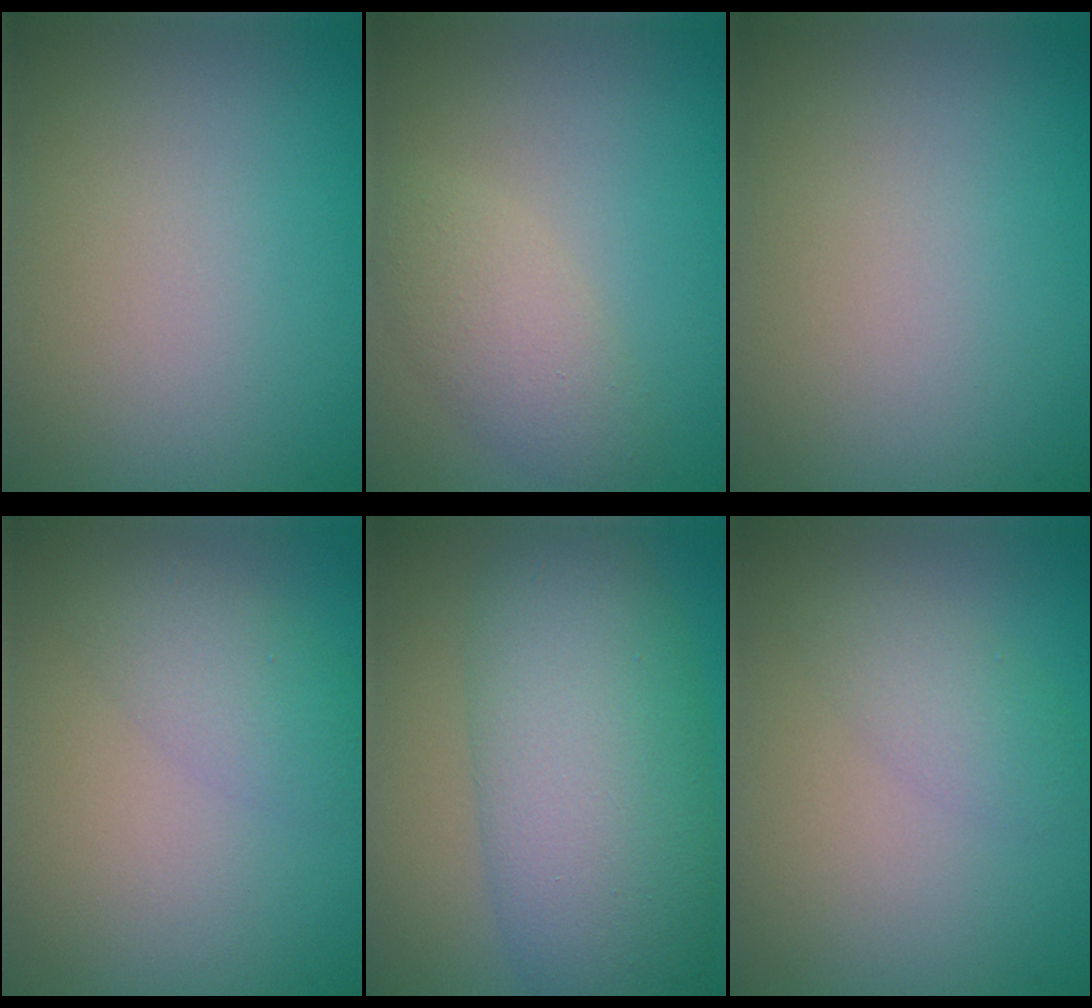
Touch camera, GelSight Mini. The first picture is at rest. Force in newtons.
{"total": 2.8, "press": 2.8, "slide": 0.1}
{"total": 0.0}
{"total": 2.7, "press": 2.7, "slide": 0.1}
{"total": 9.1, "press": 9.1, "slide": 0.2}
{"total": 2.1, "press": 2.1, "slide": 0.1}